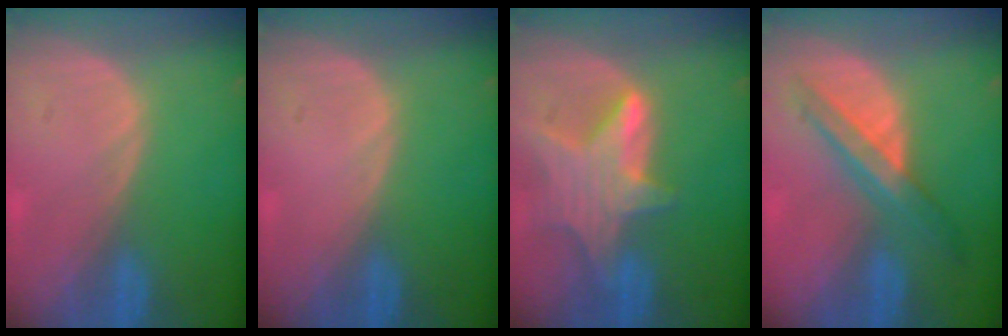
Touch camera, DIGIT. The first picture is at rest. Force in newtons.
{"total": 0.0}
{"total": 7.5, "press": 7.0, "slide": 2.9}
{"total": 7.1, "press": 6.0, "slide": 3.9}